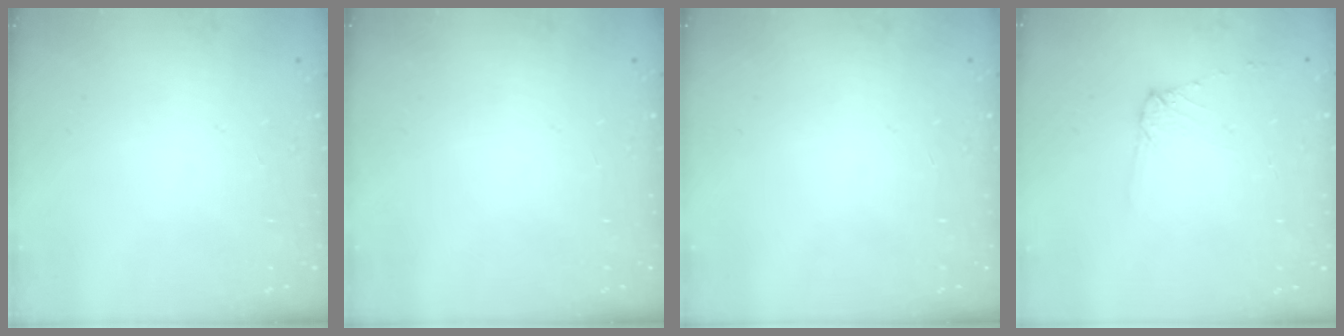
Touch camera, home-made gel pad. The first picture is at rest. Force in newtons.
{"total": 0.0}
{"total": 0.0}
{"total": 5.1, "press": 5.1, "slide": 0.8}